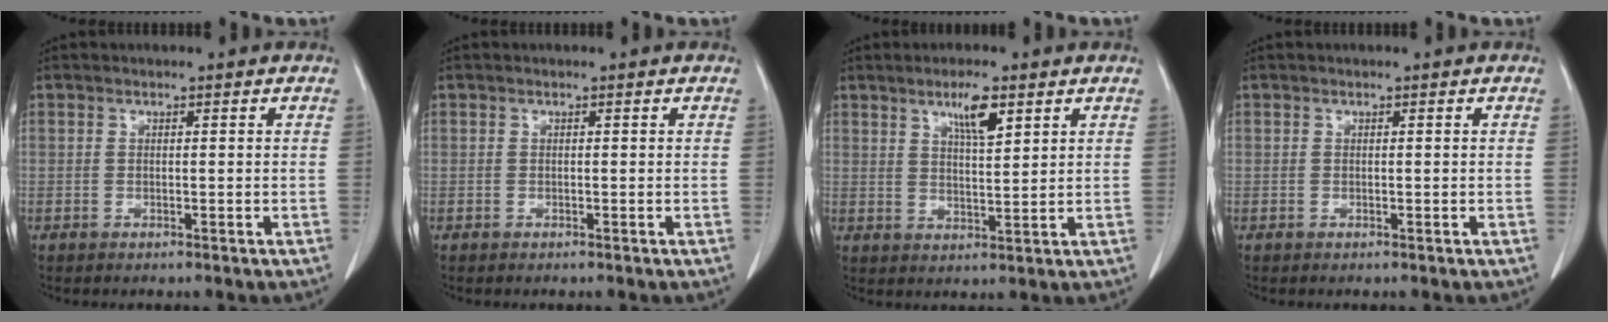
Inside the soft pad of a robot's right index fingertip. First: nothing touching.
{"total": 0.0}
{"total": 5.3, "force": [3.1, 0.9, 4.2], "torque": [-0.077, -0.003, 0.053]}
{"total": 0.0}